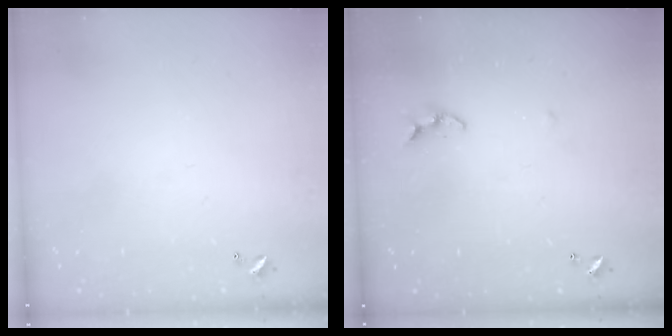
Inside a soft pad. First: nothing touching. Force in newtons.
{"total": 4.3, "press": 4.3, "slide": 0.4}